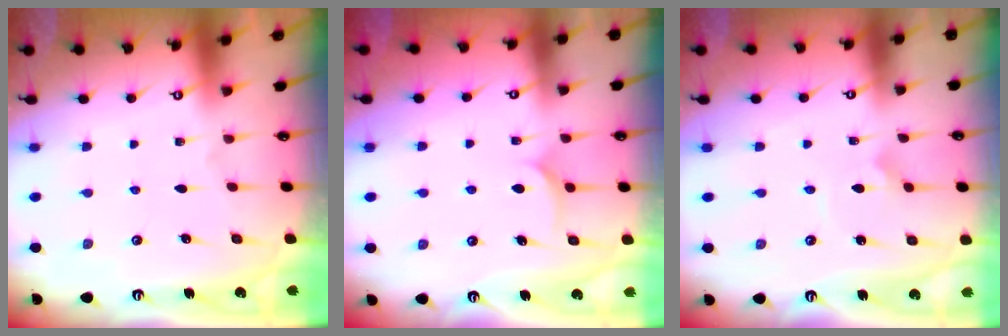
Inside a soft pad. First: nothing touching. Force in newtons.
{"total": 6.3, "press": 6.3, "slide": 0.3}
{"total": 2.0, "press": 2.0, "slide": 0.1}